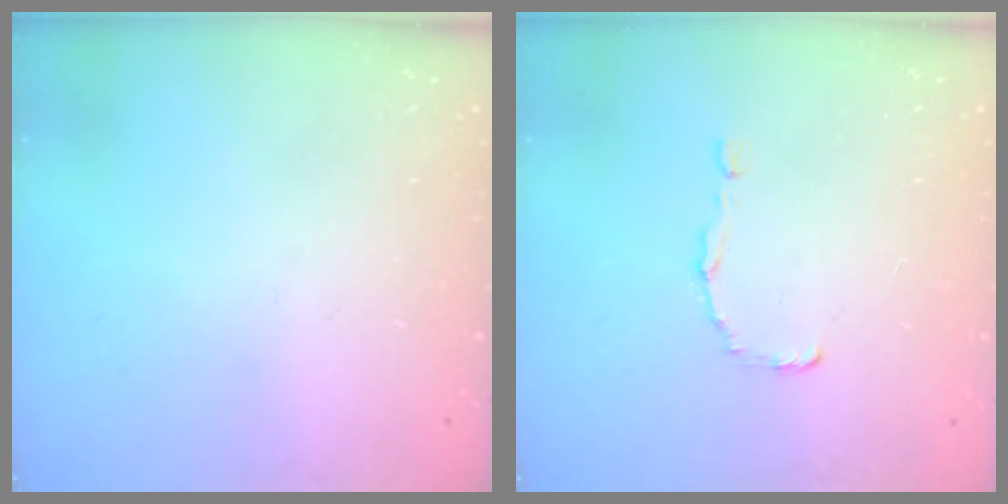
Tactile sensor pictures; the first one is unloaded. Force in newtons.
{"total": 0.9, "press": 0.9, "slide": 0.0}